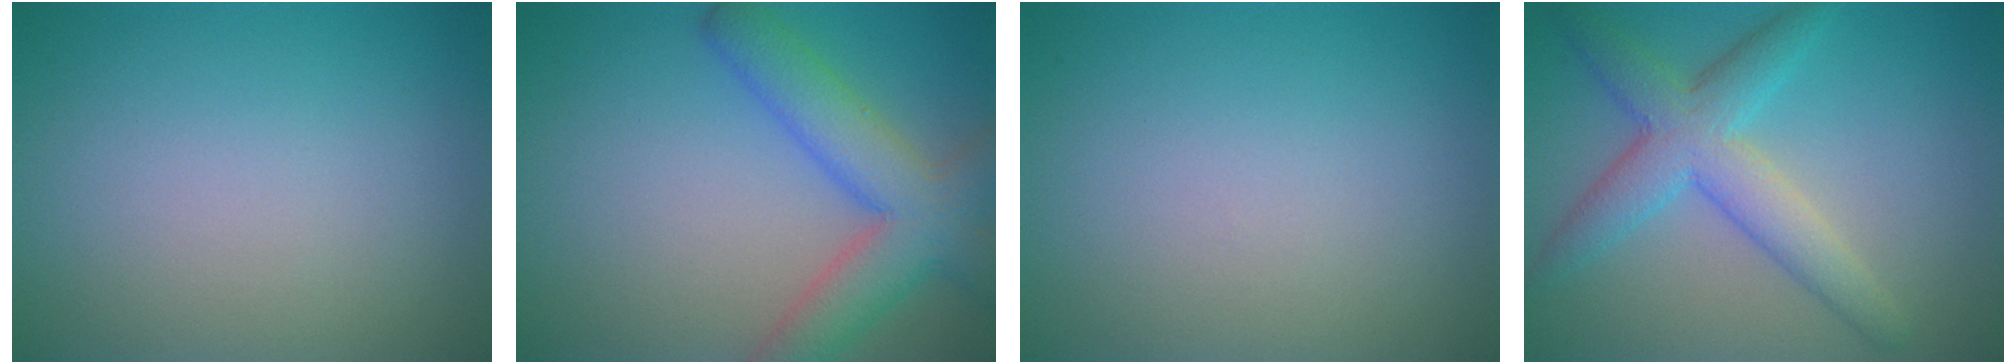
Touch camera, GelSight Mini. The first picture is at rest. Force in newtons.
{"total": 6.3, "press": 6.2, "slide": 0.4}
{"total": 0.0}
{"total": 5.2, "press": 5.2, "slide": 0.3}